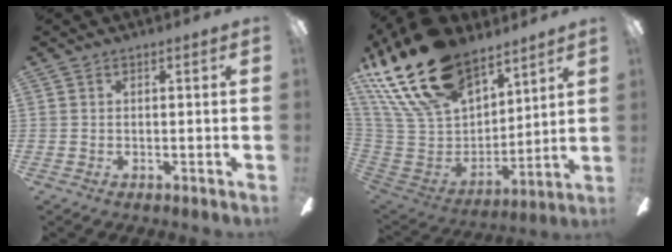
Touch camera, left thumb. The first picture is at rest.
{"total": 26.0, "force": [17.7, 13.3, 13.5], "torque": [-0.292, -0.099, 0.326]}